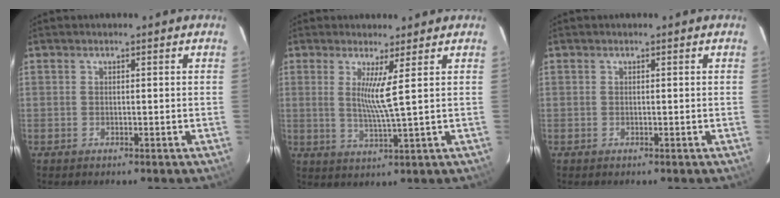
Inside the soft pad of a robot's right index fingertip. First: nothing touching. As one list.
[{"total": 4.9, "force": [1.8, -1.1, 4.4], "torque": [-0.079, -0.017, 0.028]}, {"total": 0.0}]